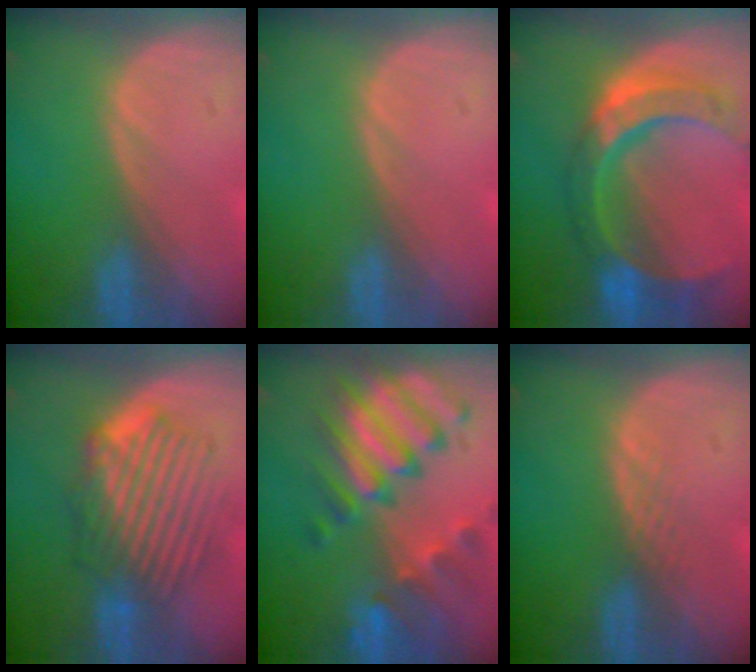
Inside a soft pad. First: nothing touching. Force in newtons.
{"total": 0.0}
{"total": 11.1, "press": 9.3, "slide": 6.0}
{"total": 8.9, "press": 8.2, "slide": 3.4}
{"total": 11.3, "press": 9.8, "slide": 5.7}
{"total": 1.3, "press": 1.2, "slide": 0.1}